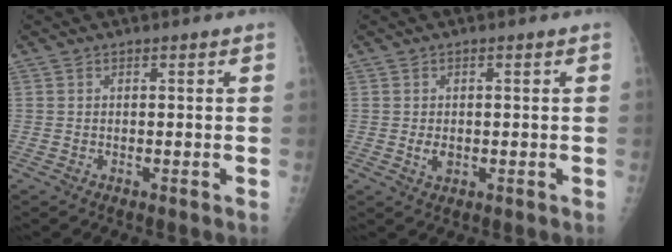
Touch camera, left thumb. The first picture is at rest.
{"total": 2.3, "force": [-0.2, 1.5, 1.7], "torque": [-0.025, -0.003, 0.000]}